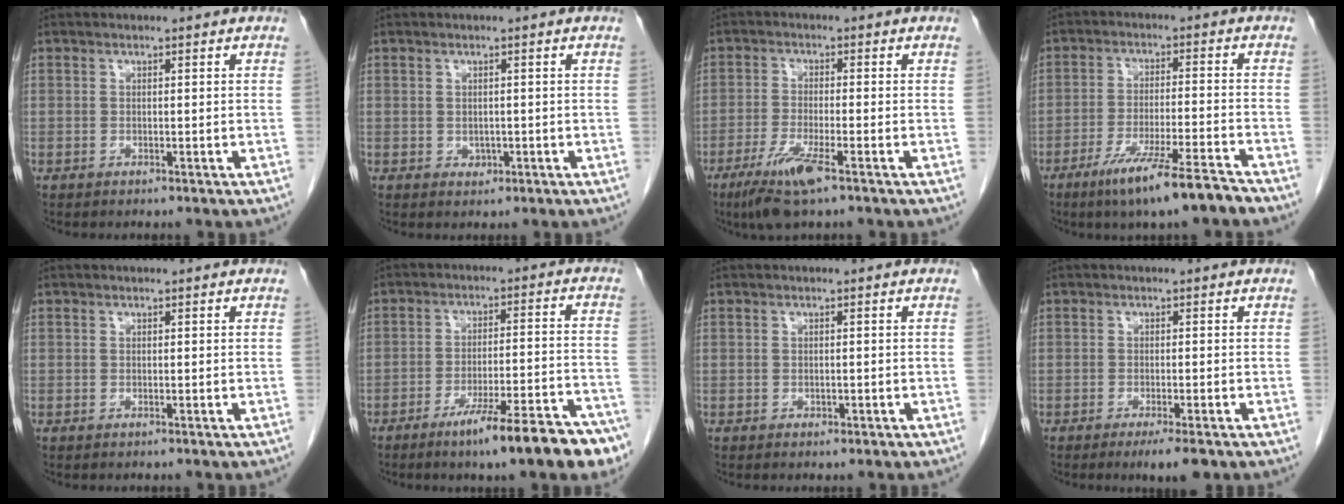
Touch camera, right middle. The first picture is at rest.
{"total": 1.0, "force": [-0.2, 0.9, 0.5], "torque": [-0.011, 0.000, 0.000]}
{"total": 7.6, "force": [-4.5, 0.6, 6.1], "torque": [-0.127, -0.019, -0.082]}
{"total": 10.2, "force": [-7.3, 0.0, 7.1], "torque": [-0.122, -0.025, -0.127]}
{"total": 0.0}
{"total": 14.2, "force": [-9.9, 1.1, 10.1], "torque": [-0.111, 0.013, -0.148]}
{"total": 0.6, "force": [-0.4, 0.4, 0.3], "torque": [-0.008, 0.000, -0.003]}
{"total": 3.8, "force": [-2.5, 0.5, 2.8], "torque": [-0.038, -0.009, -0.035]}